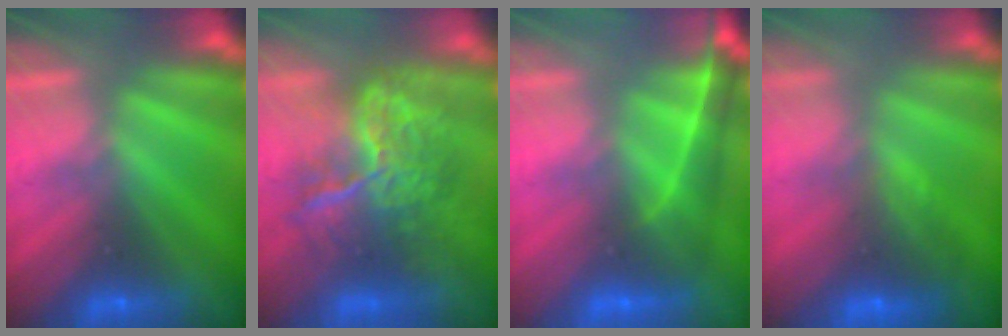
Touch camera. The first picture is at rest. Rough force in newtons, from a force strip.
{"total": 10.8}
{"total": 4.4}
{"total": 7.5}